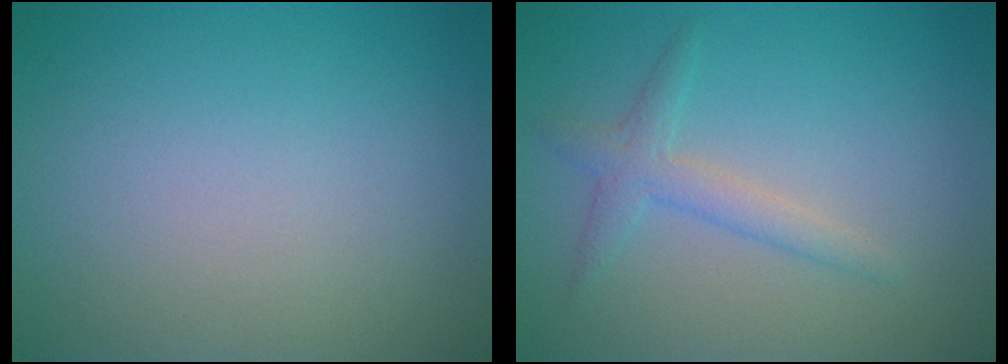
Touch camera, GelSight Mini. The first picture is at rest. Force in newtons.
{"total": 2.2, "press": 2.2, "slide": 0.1}